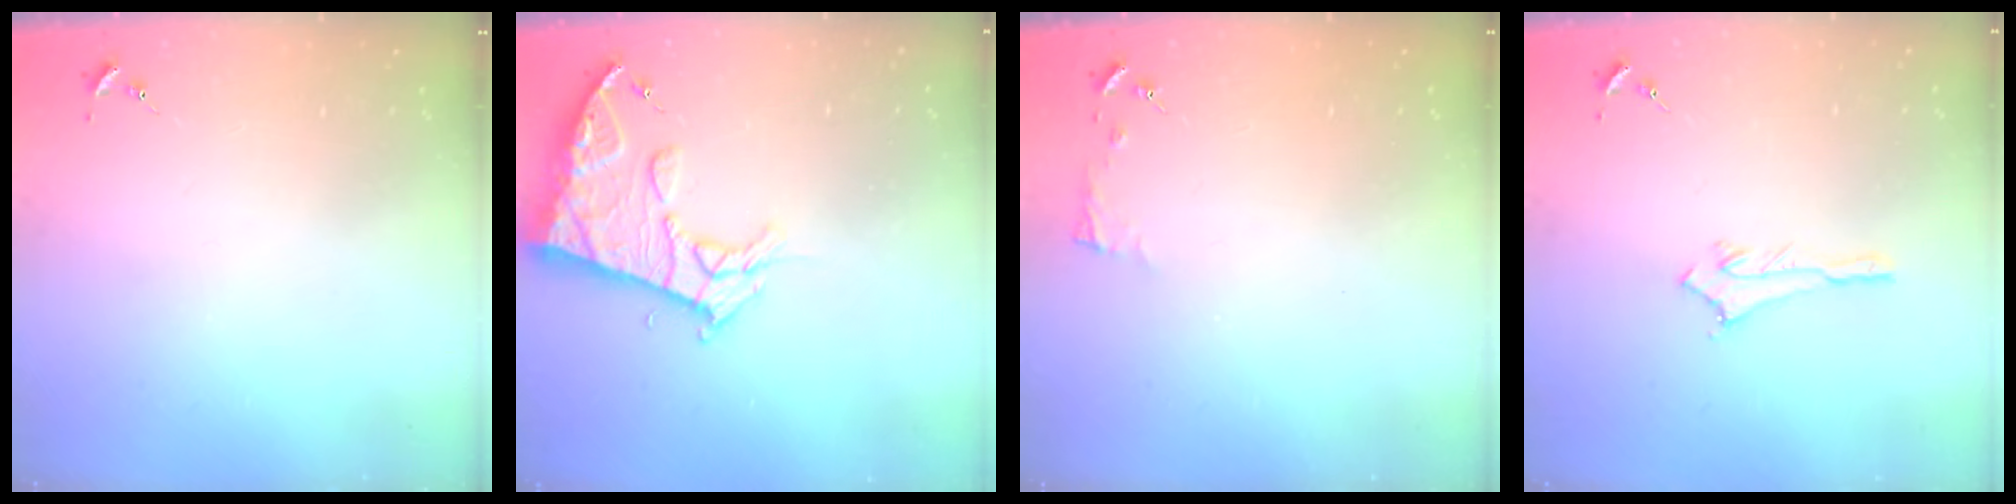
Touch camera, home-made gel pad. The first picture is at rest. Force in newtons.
{"total": 14.1, "press": 14.0, "slide": 1.5}
{"total": 3.8, "press": 3.7, "slide": 0.4}
{"total": 2.9, "press": 2.9, "slide": 0.3}